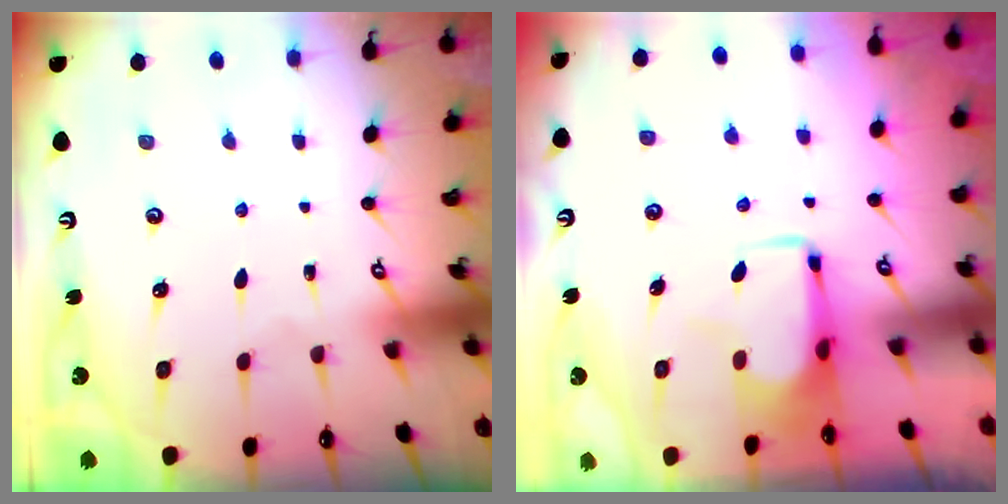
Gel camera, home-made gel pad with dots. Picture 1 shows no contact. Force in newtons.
{"total": 2.2, "press": 2.1, "slide": 0.8}